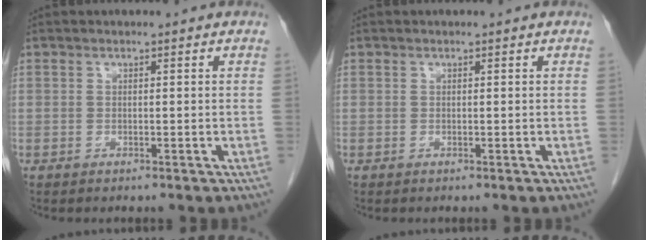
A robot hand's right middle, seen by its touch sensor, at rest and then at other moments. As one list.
[{"total": 0.0}]